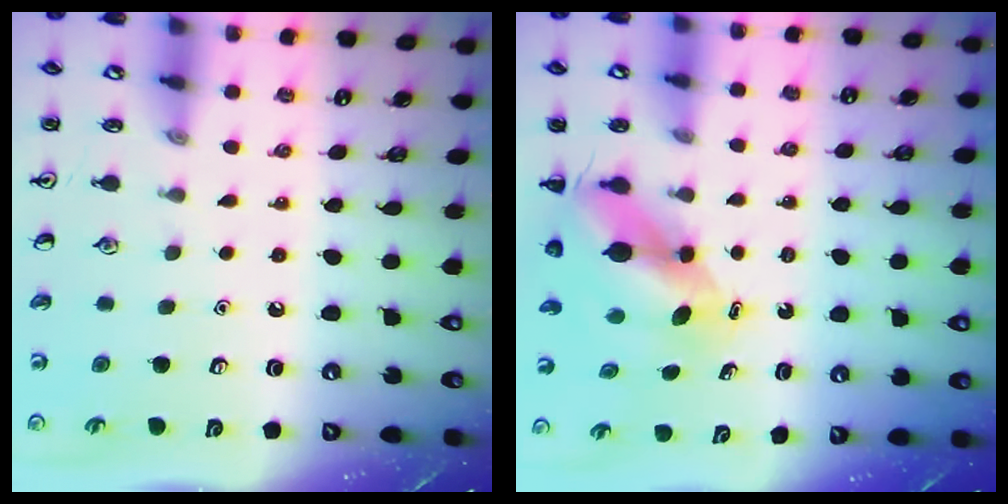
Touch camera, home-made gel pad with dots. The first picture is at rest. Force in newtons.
{"total": 6.9, "press": 6.8, "slide": 1.1}